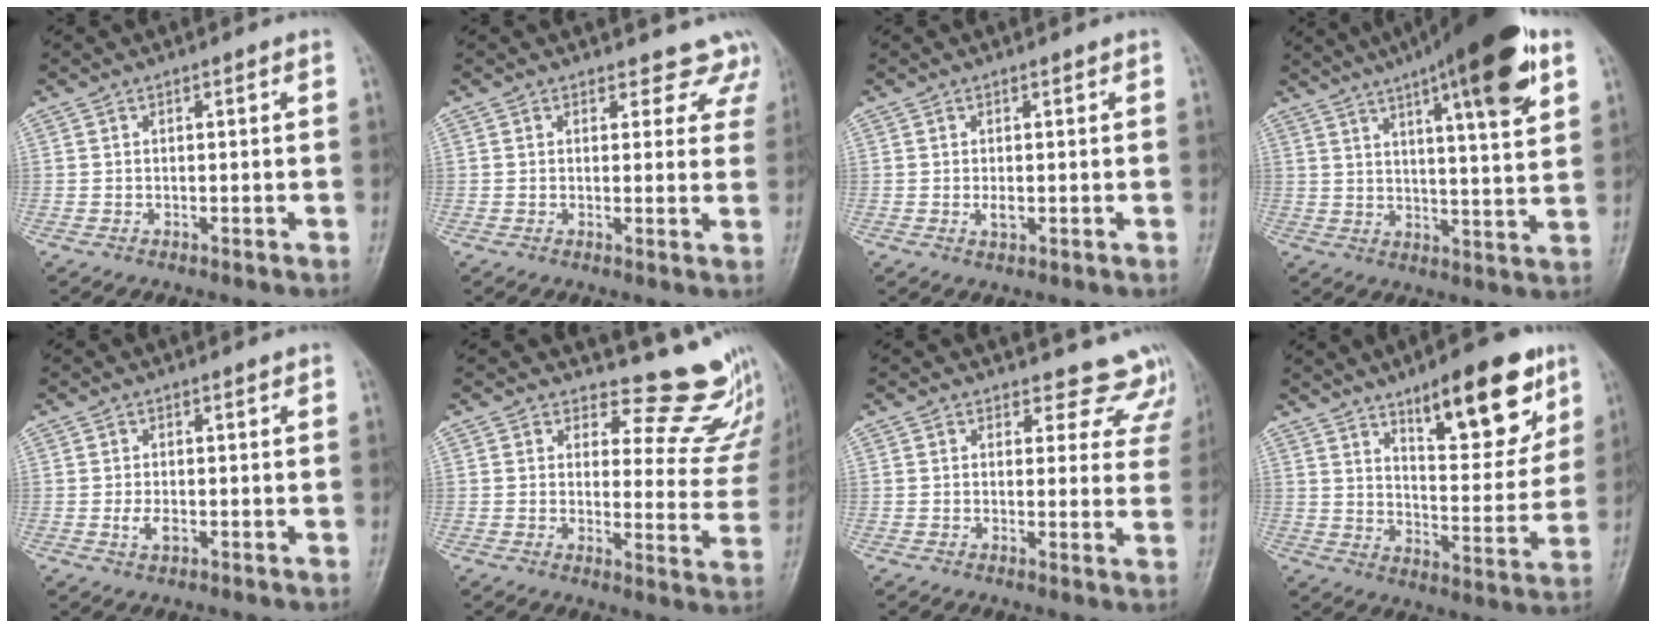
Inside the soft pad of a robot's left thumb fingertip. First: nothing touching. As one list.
[{"total": 6.9, "force": [5.9, 3.5, 0.1], "torque": [0.053, -0.025, 0.040]}, {"total": 1.6, "force": [0.1, 0.9, 1.4], "torque": [-0.024, -0.004, 0.004]}, {"total": 20.2, "force": [10.8, 4.1, 16.5], "torque": [-0.231, -0.021, 0.156]}, {"total": 2.2, "force": [-0.3, 1.2, 1.9], "torque": [-0.038, -0.004, -0.005]}, {"total": 13.4, "force": [12.6, 4.2, 1.9], "torque": [0.023, -0.139, 0.129]}, {"total": 9.9, "force": [9.0, 4.2, -0.3], "torque": [0.064, -0.053, 0.068]}, {"total": 18.5, "force": [10.8, 6.7, 13.5], "torque": [-0.144, -0.058, 0.165]}]